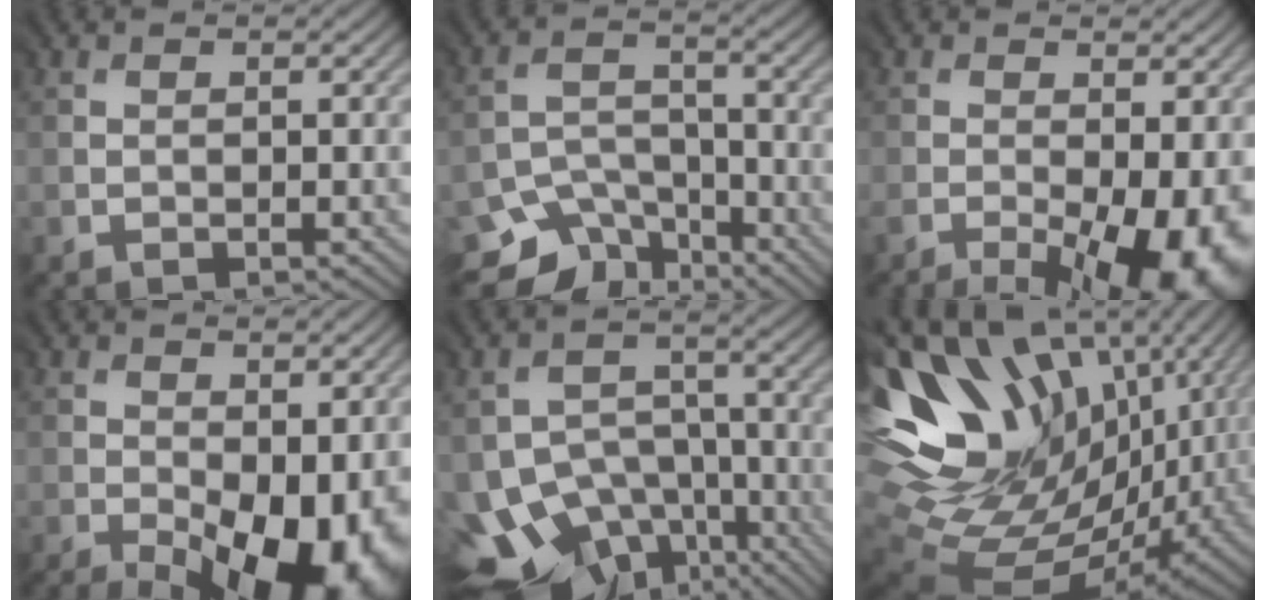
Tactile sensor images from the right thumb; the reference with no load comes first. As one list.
[{"total": 7.3, "force": [-5.8, 4.1, 1.6], "torque": [-0.023, -0.020, -0.107]}, {"total": 13.8, "force": [-5.1, 5.6, 11.5], "torque": [-0.177, -0.031, -0.056]}, {"total": 15.9, "force": [-5.5, 8.1, 12.5], "torque": [-0.183, -0.039, -0.051]}, {"total": 13.7, "force": [-8.7, 8.9, 5.7], "torque": [-0.129, -0.044, -0.111]}, {"total": 18.6, "force": [4.4, 12.6, 12.9], "torque": [-0.258, -0.011, 0.117]}]